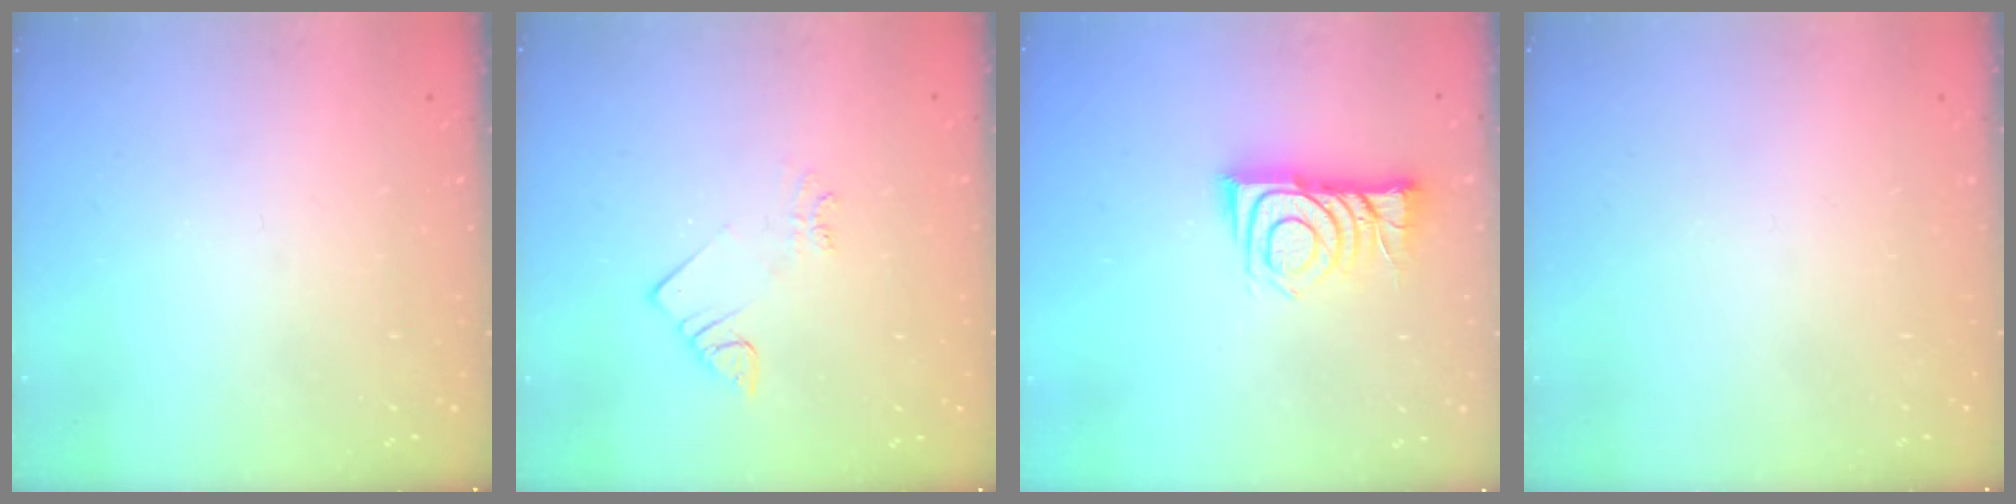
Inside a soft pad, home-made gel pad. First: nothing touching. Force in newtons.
{"total": 1.5, "press": 1.4, "slide": 0.3}
{"total": 9.6, "press": 9.5, "slide": 1.0}
{"total": 1.6, "press": 1.6, "slide": 0.1}